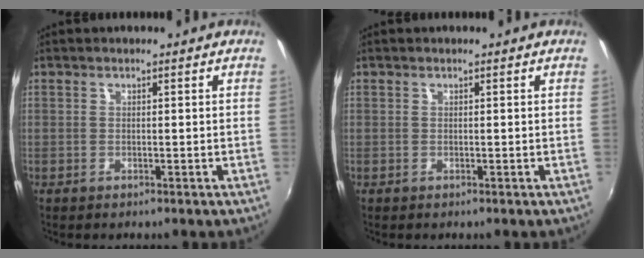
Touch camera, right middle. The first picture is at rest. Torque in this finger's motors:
{"motor_torque": [0.12, -0.05, 0.03, 0.00]}